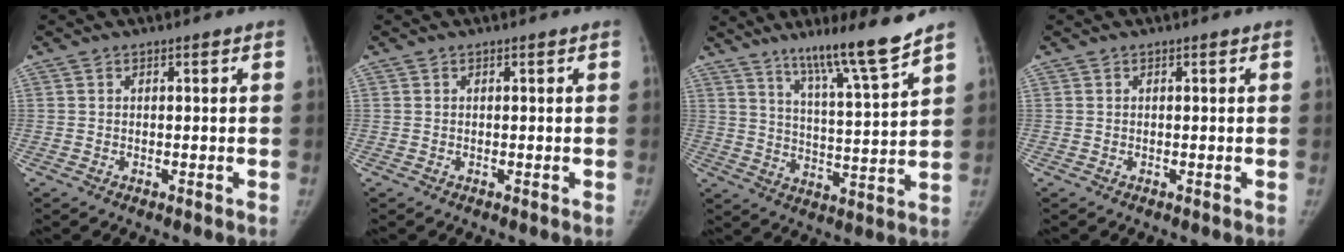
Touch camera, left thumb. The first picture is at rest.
{"total": 0.0}
{"total": 13.0, "force": [9.8, 0.1, 8.6], "torque": [-0.136, -0.065, 0.163]}
{"total": 0.0}